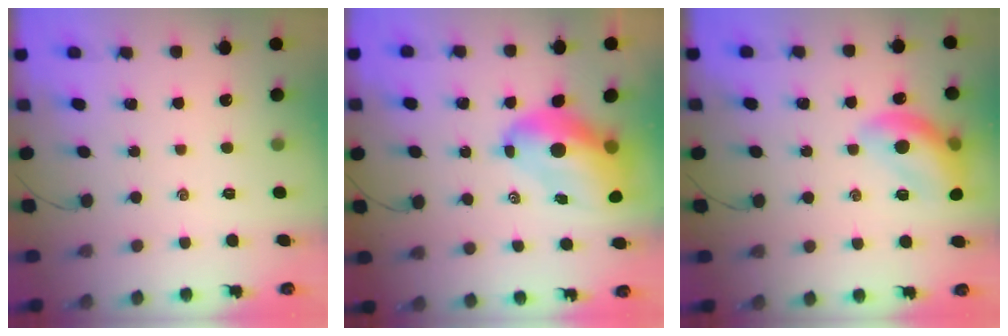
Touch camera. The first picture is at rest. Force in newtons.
{"total": 13.0, "press": 12.4, "slide": 3.8}
{"total": 14.8, "press": 14.6, "slide": 2.2}